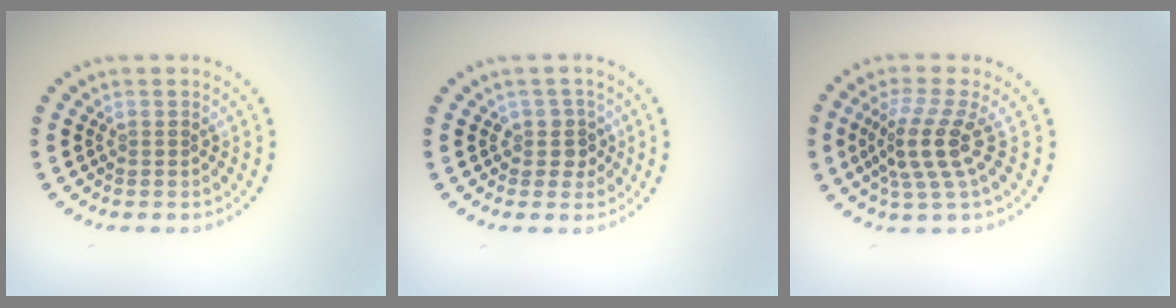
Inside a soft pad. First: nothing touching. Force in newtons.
{"total": 2.0, "press": 1.7, "slide": 1.1}
{"total": 3.9, "press": 2.8, "slide": 2.7}